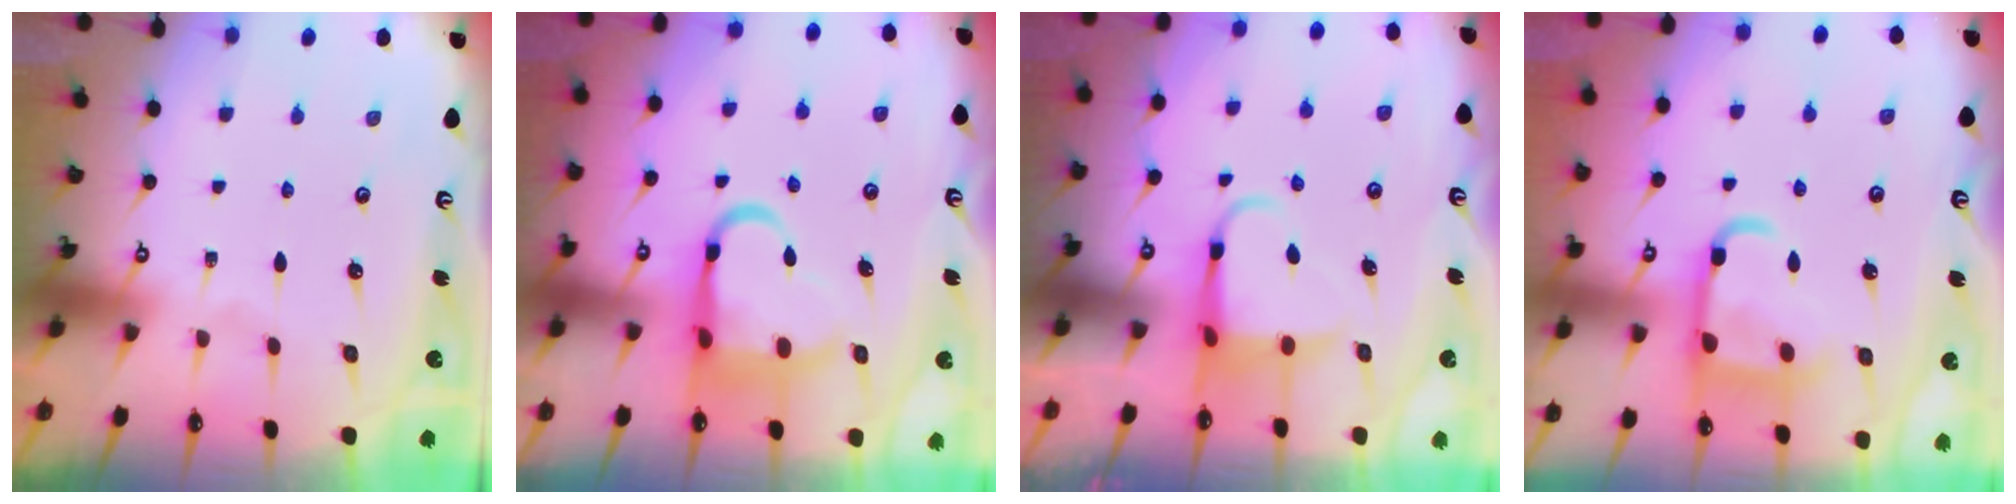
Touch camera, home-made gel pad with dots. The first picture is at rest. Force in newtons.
{"total": 12.2, "press": 12.1, "slide": 1.9}
{"total": 5.2, "press": 5.1, "slide": 0.7}
{"total": 12.4, "press": 12.3, "slide": 1.5}